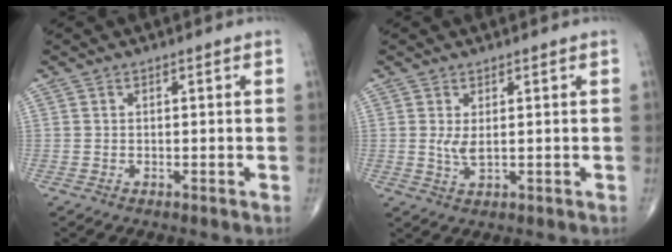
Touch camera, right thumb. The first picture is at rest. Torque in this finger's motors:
{"motor_torque": [0.56, 0.45, -0.03, -0.11, 0.01]}